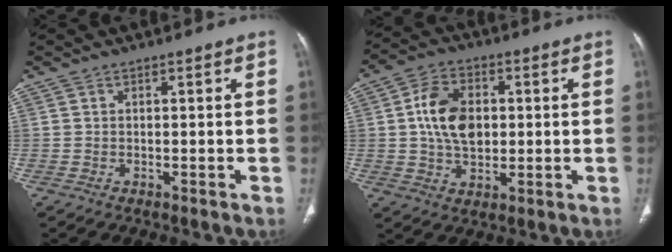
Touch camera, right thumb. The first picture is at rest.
{"total": 11.0, "force": [1.2, 7.5, 7.9], "torque": [-0.123, 0.003, 0.021]}